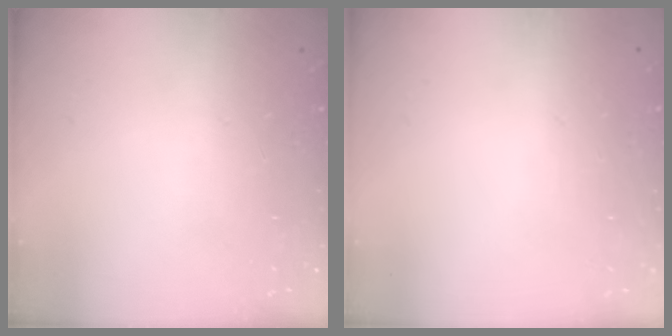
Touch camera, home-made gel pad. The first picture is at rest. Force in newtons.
{"total": 0.0}